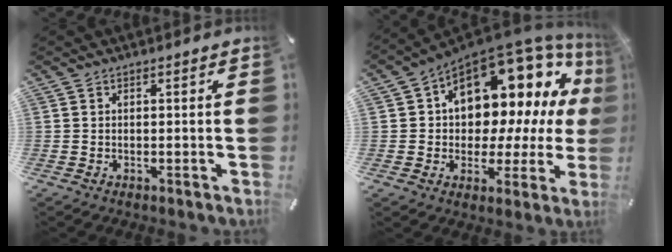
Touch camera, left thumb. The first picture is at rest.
{"total": 17.9, "force": [7.7, 11.1, 11.7], "torque": [-0.158, -0.076, 0.128]}